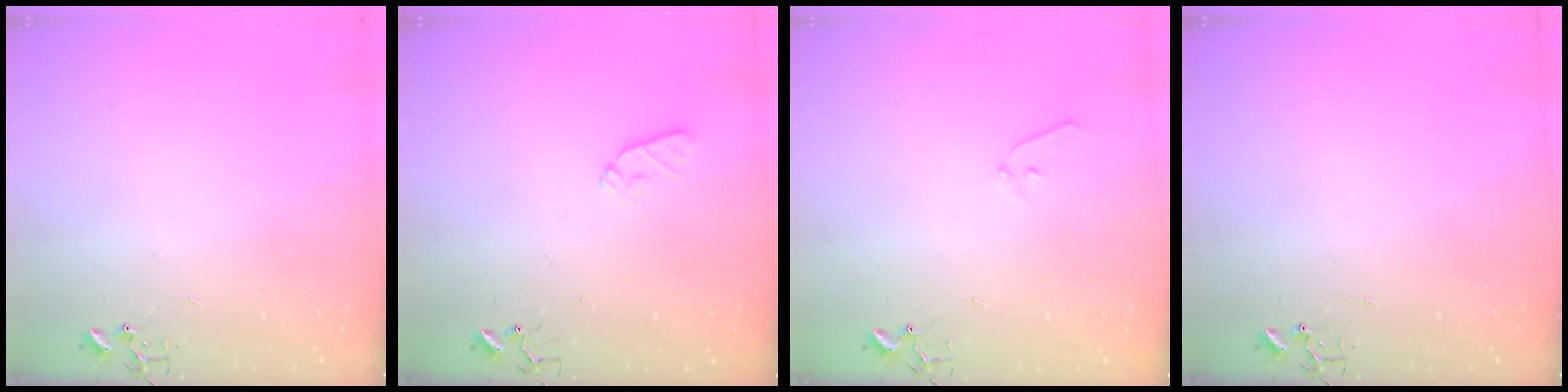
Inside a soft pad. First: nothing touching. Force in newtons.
{"total": 5.9, "press": 5.8, "slide": 0.8}
{"total": 6.3, "press": 6.3, "slide": 0.7}
{"total": 0.0}